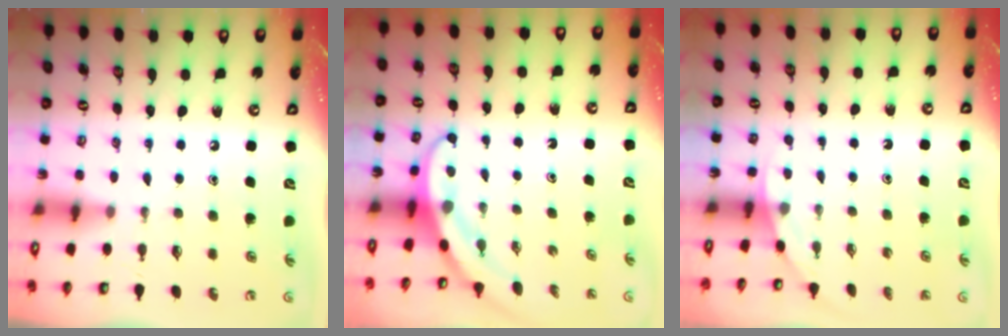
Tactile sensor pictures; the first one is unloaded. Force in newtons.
{"total": 3.6, "press": 3.6, "slide": 0.3}
{"total": 2.6, "press": 2.6, "slide": 0.1}